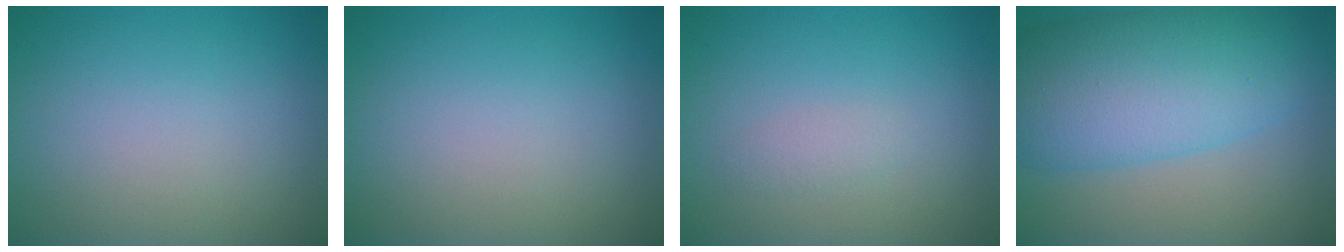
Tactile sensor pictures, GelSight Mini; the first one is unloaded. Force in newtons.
{"total": 0.0}
{"total": 0.9, "press": 0.9, "slide": 0.0}
{"total": 9.8, "press": 9.8, "slide": 0.2}